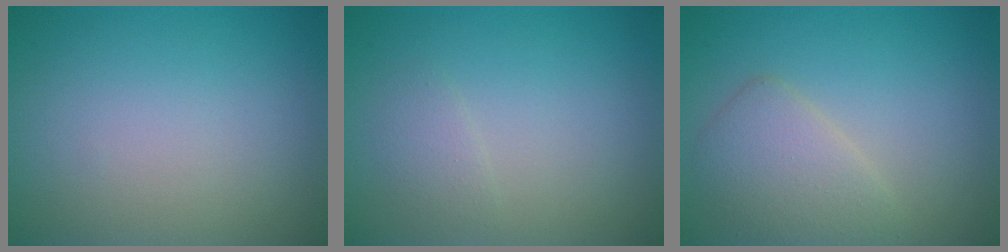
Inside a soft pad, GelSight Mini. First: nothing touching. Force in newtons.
{"total": 1.2, "press": 1.2, "slide": 0.0}
{"total": 3.2, "press": 3.2, "slide": 0.3}